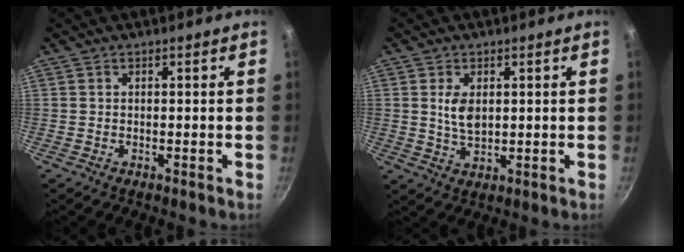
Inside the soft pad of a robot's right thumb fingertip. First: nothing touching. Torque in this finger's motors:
{"motor_torque": [0.14, 0.03, 0.83, -0.09, 0.19]}